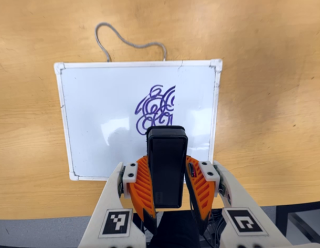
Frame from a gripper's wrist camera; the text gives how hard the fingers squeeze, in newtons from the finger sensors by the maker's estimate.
{"total": 6.7, "left": 5.3, "right": 8.1}